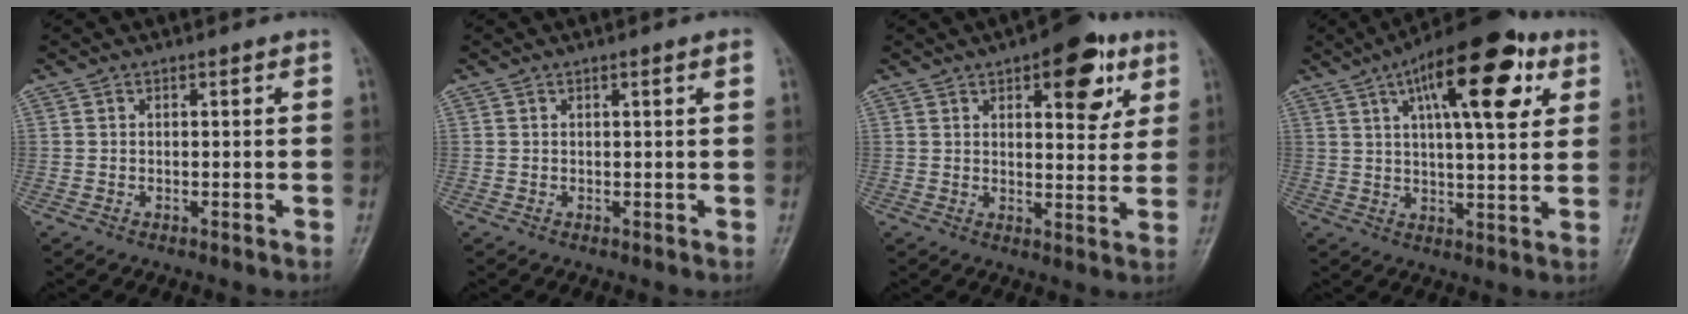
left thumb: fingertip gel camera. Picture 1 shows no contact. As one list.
[{"total": 1.3, "force": [0.5, 0.0, 1.1], "torque": [-0.020, 0.000, 0.008]}, {"total": 11.5, "force": [5.5, 5.1, 8.6], "torque": [-0.077, -0.018, 0.069]}, {"total": 18.4, "force": [7.8, 6.5, 15.4], "torque": [-0.203, -0.007, 0.112]}]